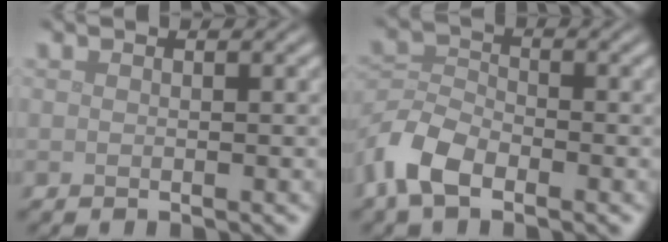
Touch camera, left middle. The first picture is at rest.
{"total": 5.4, "force": [-3.5, 2.8, 3.1], "torque": [-0.066, -0.002, -0.082]}